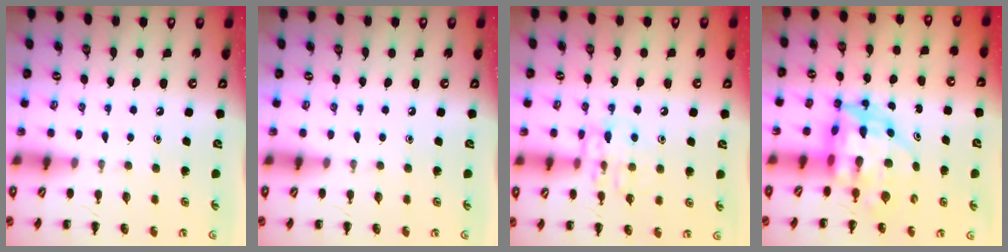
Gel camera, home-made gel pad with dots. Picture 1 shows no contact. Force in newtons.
{"total": 0.0}
{"total": 10.0, "press": 10.0, "slide": 0.6}
{"total": 7.1, "press": 6.7, "slide": 2.4}